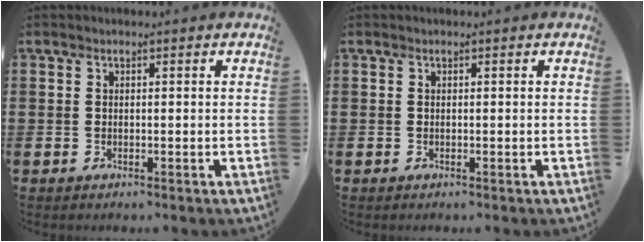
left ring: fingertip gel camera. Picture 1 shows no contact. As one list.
[{"total": 0.0}]